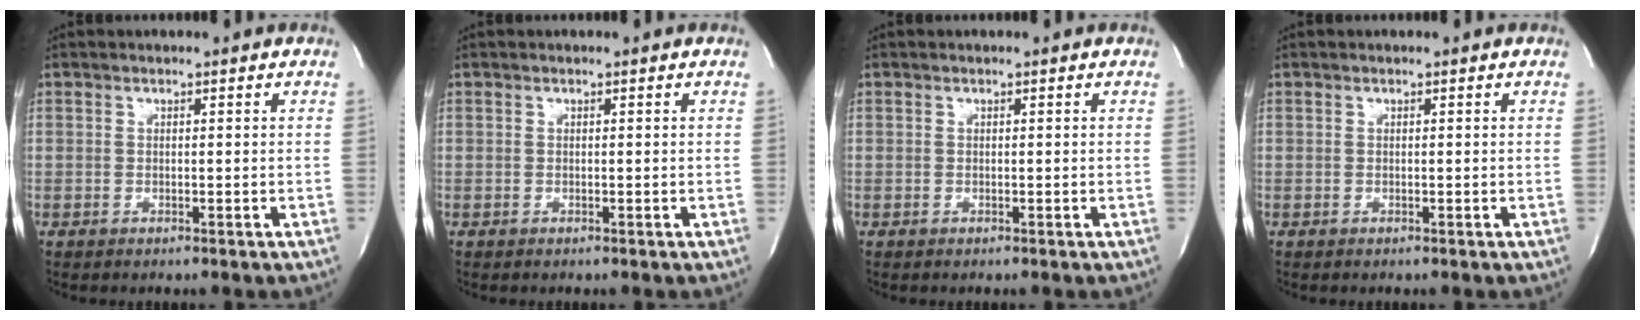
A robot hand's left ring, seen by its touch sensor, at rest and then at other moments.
{"total": 0.0}
{"total": 0.0}
{"total": 0.0}